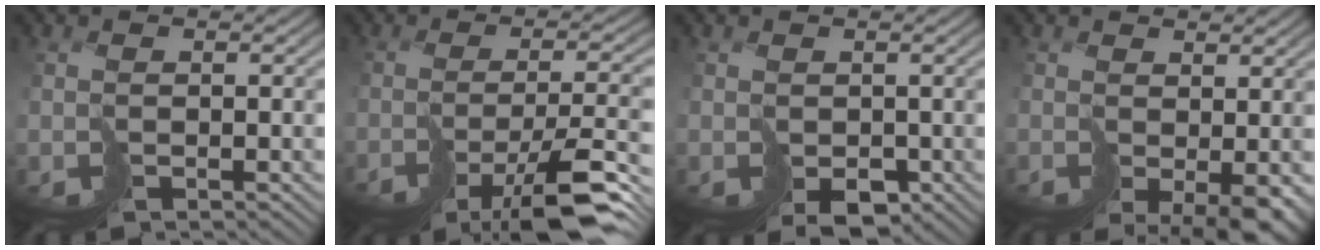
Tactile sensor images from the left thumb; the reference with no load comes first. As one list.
[{"total": 9.1, "force": [-5.6, 1.7, 7.0], "torque": [-0.105, -0.007, -0.083]}, {"total": 2.8, "force": [-0.8, 2.2, 1.5], "torque": [-0.025, -0.007, -0.004]}, {"total": 7.2, "force": [-2.8, 3.6, 5.7], "torque": [-0.104, -0.031, -0.022]}]